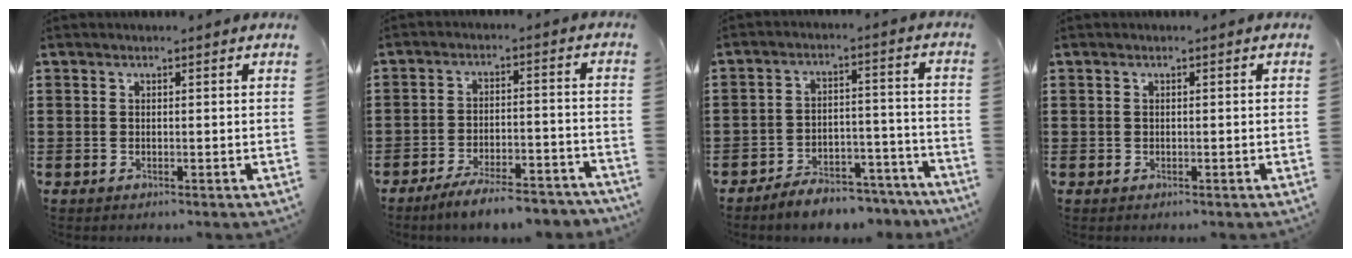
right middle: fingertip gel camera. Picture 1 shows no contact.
{"total": 6.9, "force": [-6.2, 0.3, 2.9], "torque": [-0.048, -0.002, -0.115]}
{"total": 5.8, "force": [-5.7, 1.0, 0.4], "torque": [-0.005, 0.018, -0.112]}
{"total": 0.0}